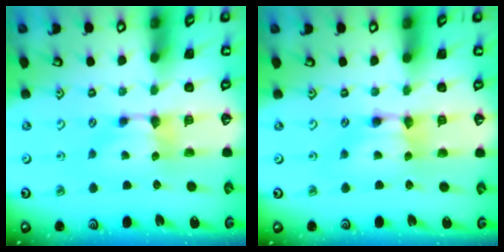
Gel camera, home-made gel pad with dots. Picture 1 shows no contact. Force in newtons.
{"total": 1.8, "press": 1.8, "slide": 0.2}